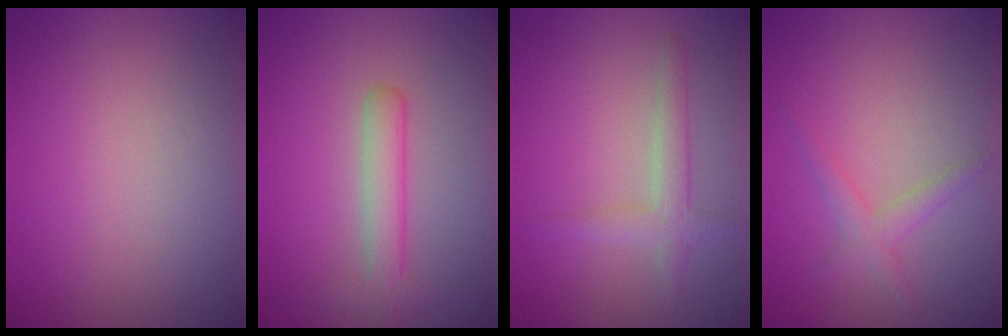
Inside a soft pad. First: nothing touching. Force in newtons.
{"total": 3.0, "press": 3.0, "slide": 0.0}
{"total": 2.2, "press": 2.2, "slide": 0.1}
{"total": 1.8, "press": 1.8, "slide": 0.1}